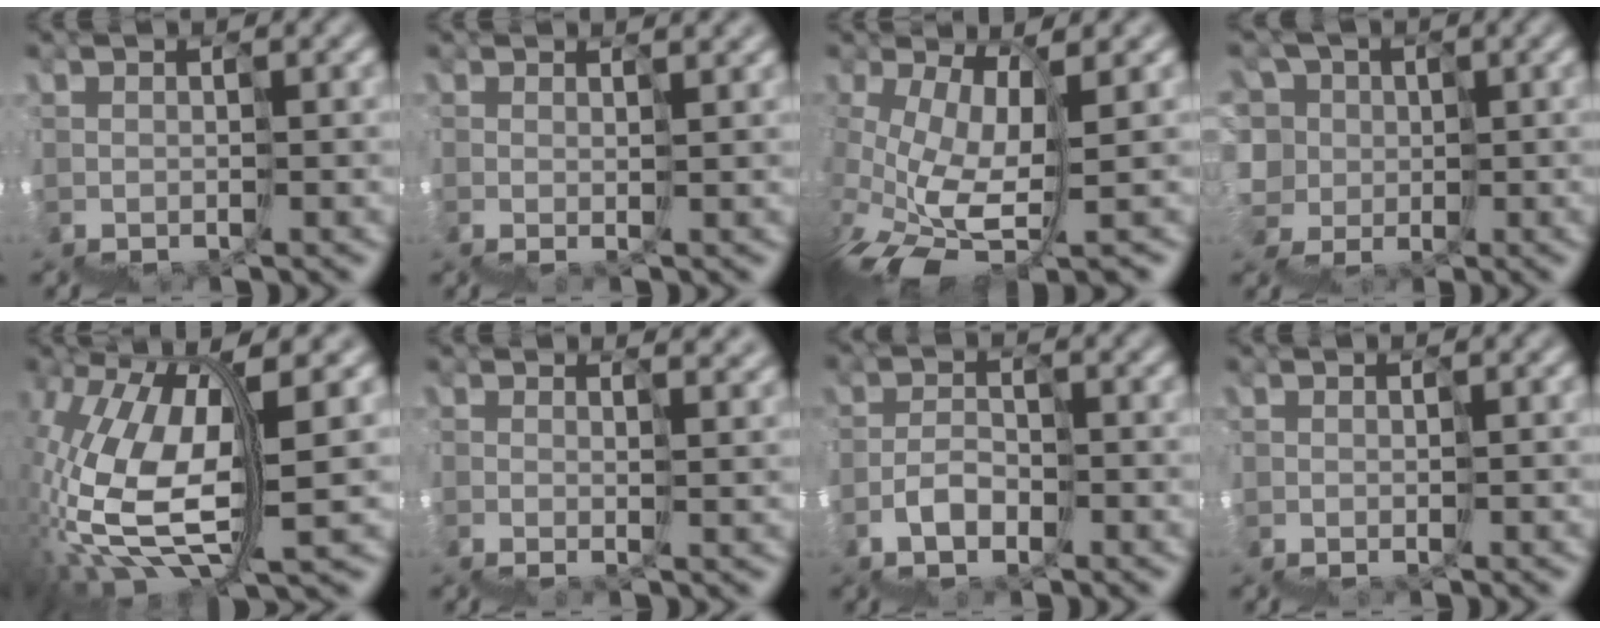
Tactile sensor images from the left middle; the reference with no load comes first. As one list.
[{"total": 4.3, "force": [1.2, 2.2, 3.5], "torque": [-0.036, 0.030, 0.025]}, {"total": 2.7, "force": [-1.3, 0.0, 2.3], "torque": [-0.063, 0.003, -0.022]}, {"total": 4.1, "force": [0.2, 3.7, -1.7], "torque": [0.010, 0.036, -0.033]}, {"total": 7.0, "force": [1.3, 2.5, 6.4], "torque": [-0.158, 0.010, 0.024]}, {"total": 6.8, "force": [1.9, 3.6, 5.4], "torque": [-0.066, 0.033, 0.042]}, {"total": 2.1, "force": [-1.9, 0.4, -1.0], "torque": [0.001, 0.011, -0.042]}, {"total": 0.9, "force": [0.0, 0.5, 0.8], "torque": [-0.008, -0.002, 0.001]}]